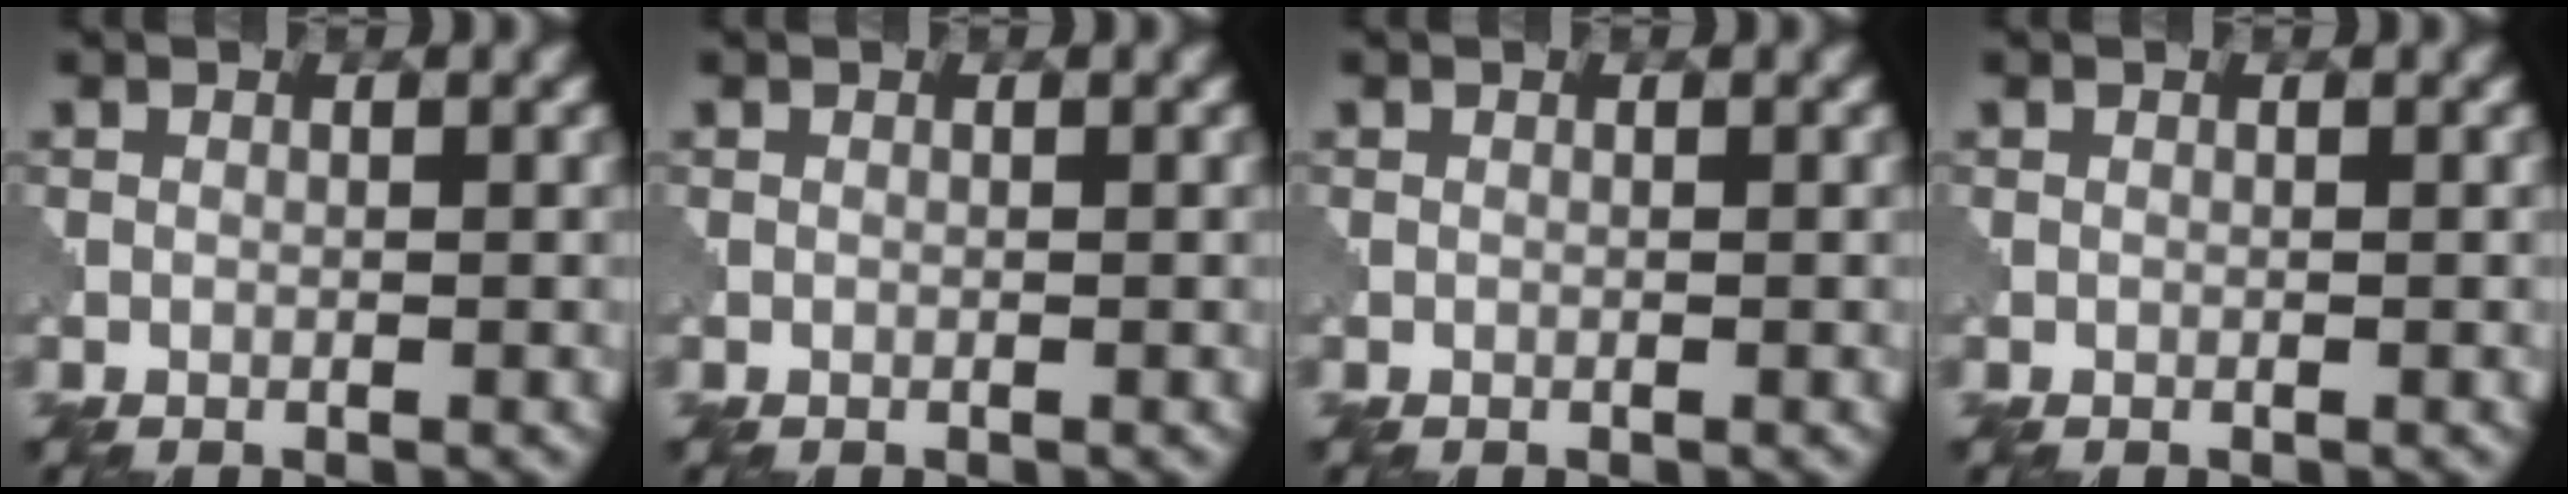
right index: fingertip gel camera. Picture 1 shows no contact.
{"total": 0.0}
{"total": 0.0}
{"total": 0.0}